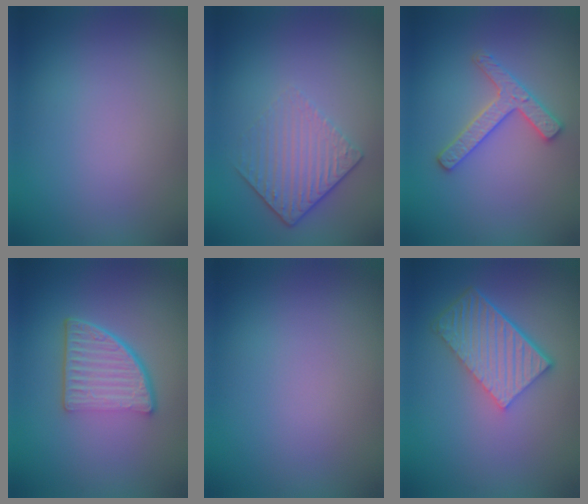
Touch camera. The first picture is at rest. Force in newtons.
{"total": 4.2, "press": 2.8, "slide": 3.1}
{"total": 2.7, "press": 2.6, "slide": 0.5}
{"total": 5.6, "press": 3.8, "slide": 4.1}
{"total": 0.0}
{"total": 6.2, "press": 4.4, "slide": 4.3}